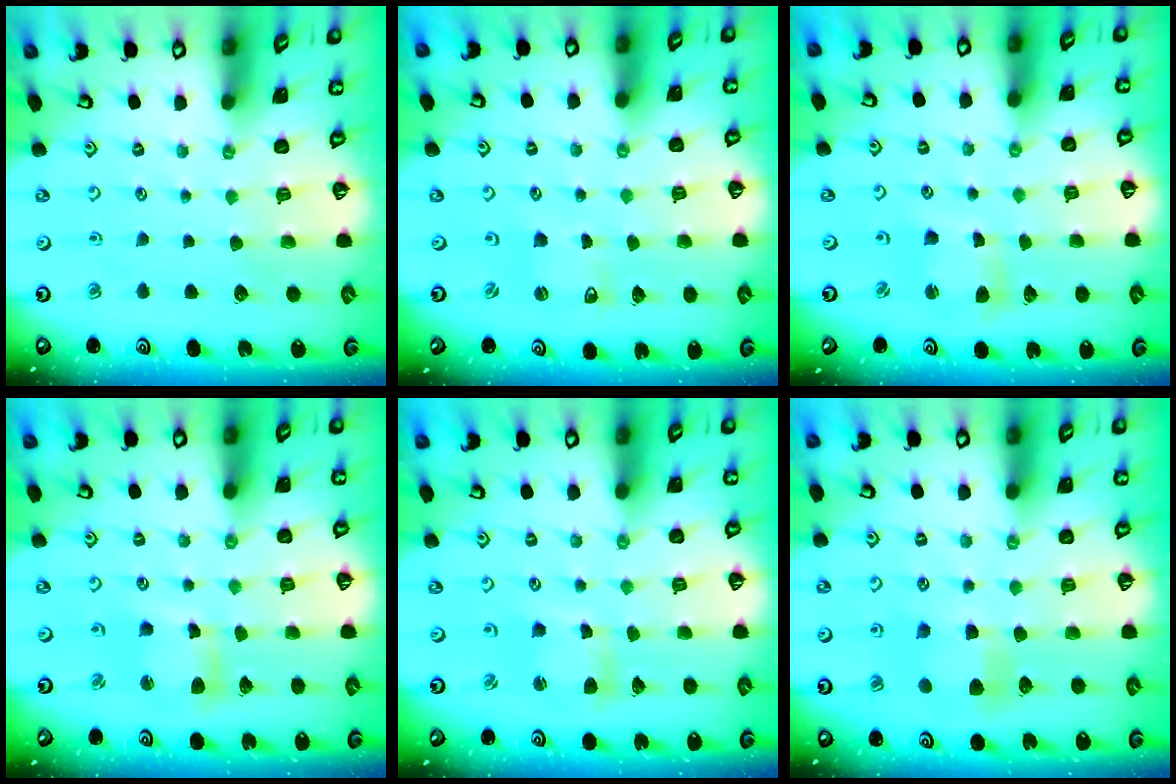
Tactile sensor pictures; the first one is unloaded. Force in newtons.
{"total": 1.2, "press": 1.2, "slide": 0.1}
{"total": 4.4, "press": 4.3, "slide": 0.5}
{"total": 6.3, "press": 6.3, "slide": 0.8}
{"total": 5.1, "press": 5.1, "slide": 0.7}
{"total": 6.4, "press": 6.3, "slide": 0.4}